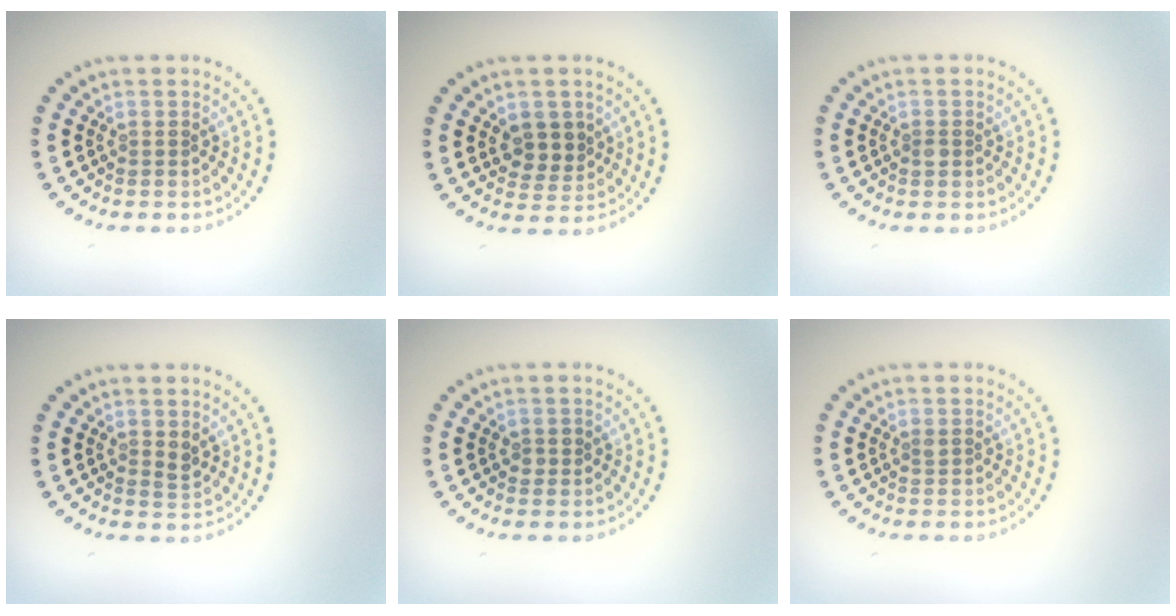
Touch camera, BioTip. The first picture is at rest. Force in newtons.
{"total": 2.6, "press": 2.4, "slide": 1.0}
{"total": 0.8, "press": 0.8, "slide": 0.2}
{"total": 1.1, "press": 1.0, "slide": 0.4}
{"total": 0.8, "press": 0.8, "slide": 0.1}
{"total": 0.6, "press": 0.5, "slide": 0.3}